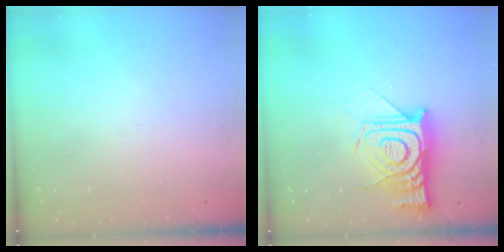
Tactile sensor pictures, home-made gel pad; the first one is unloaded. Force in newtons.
{"total": 15.2, "press": 15.1, "slide": 1.1}